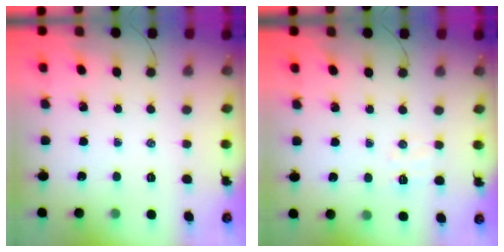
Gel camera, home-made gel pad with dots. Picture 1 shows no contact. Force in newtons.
{"total": 3.7, "press": 3.6, "slide": 0.9}